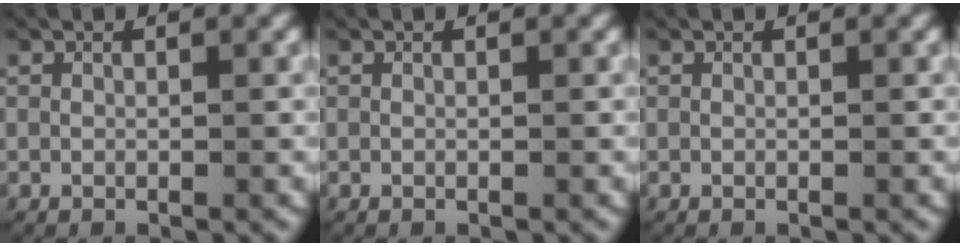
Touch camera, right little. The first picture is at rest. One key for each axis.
{"total": 0.0}
{"total": 0.0}